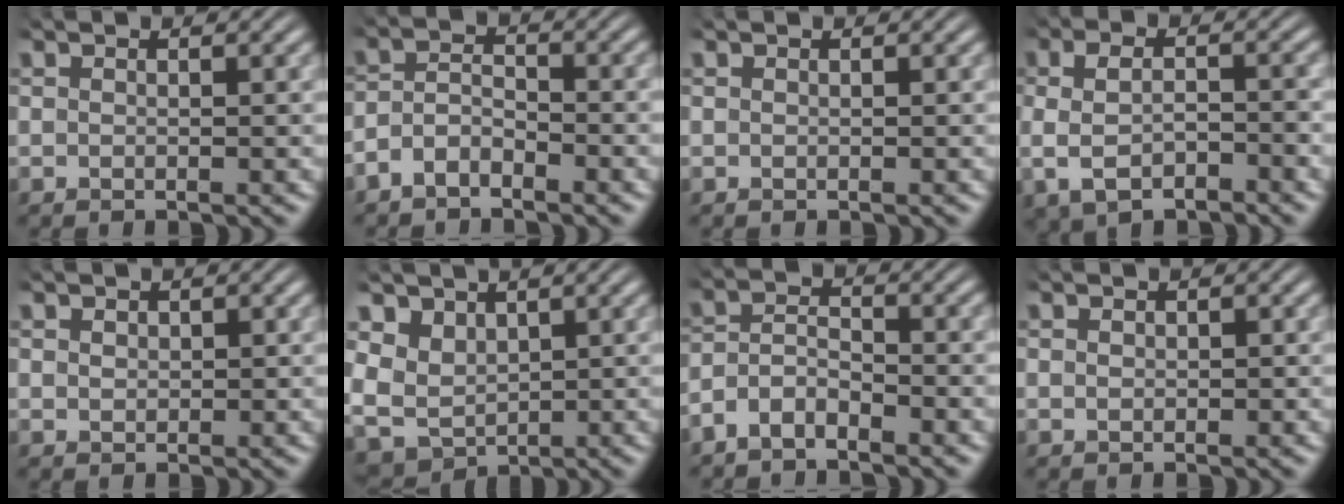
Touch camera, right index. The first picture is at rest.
{"total": 3.9, "force": [-2.4, 2.7, 1.5], "torque": [-0.031, -0.003, -0.046]}
{"total": 0.0}
{"total": 4.5, "force": [-1.1, 2.9, 3.3], "torque": [-0.071, -0.004, -0.011]}
{"total": 0.9, "force": [0.5, 0.7, 0.4], "torque": [-0.013, -0.003, 0.015]}
{"total": 8.1, "force": [0.1, 7.5, 3.1], "torque": [-0.122, -0.053, 0.018]}
{"total": 4.4, "force": [-2.6, 3.2, 1.6], "torque": [-0.038, -0.006, -0.053]}
{"total": 0.5, "force": [0.1, 0.4, 0.4], "torque": [-0.012, -0.003, 0.006]}